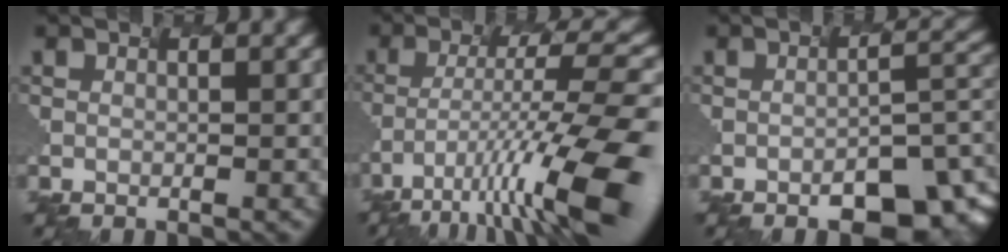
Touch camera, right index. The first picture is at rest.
{"total": 12.1, "force": [-7.3, 1.9, 9.5], "torque": [-0.179, 0.006, -0.099]}
{"total": 6.1, "force": [-3.7, 1.9, 4.5], "torque": [-0.074, -0.006, -0.028]}